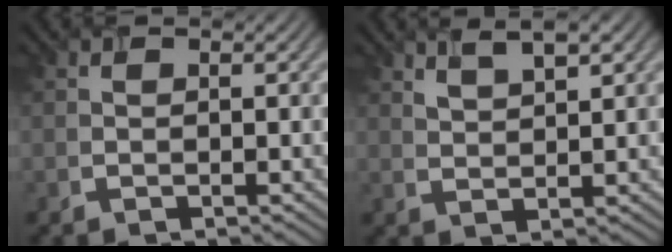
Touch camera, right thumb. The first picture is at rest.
{"total": 3.2, "force": [2.1, 0.9, 2.2], "torque": [-0.046, 0.002, 0.047]}